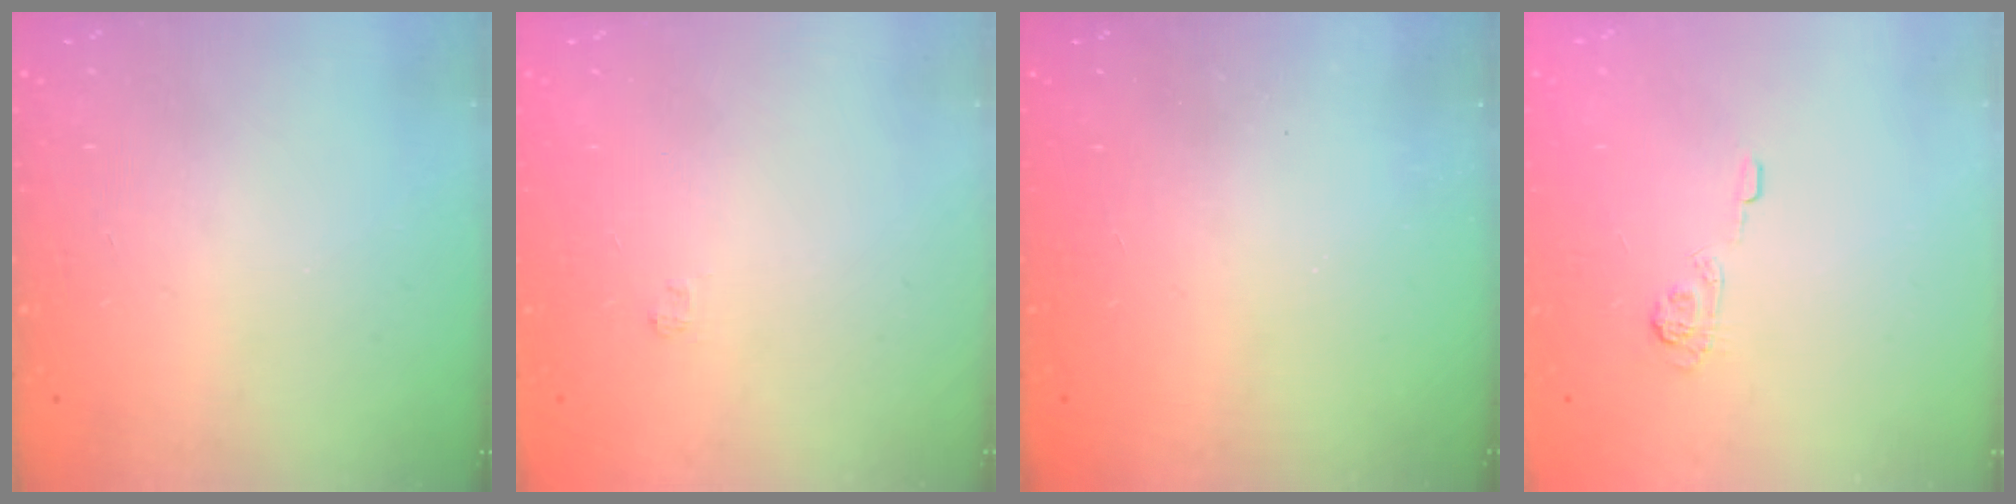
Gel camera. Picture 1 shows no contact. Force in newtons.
{"total": 1.7, "press": 1.2, "slide": 1.1}
{"total": 2.5, "press": 2.4, "slide": 0.8}
{"total": 4.5, "press": 4.2, "slide": 1.6}